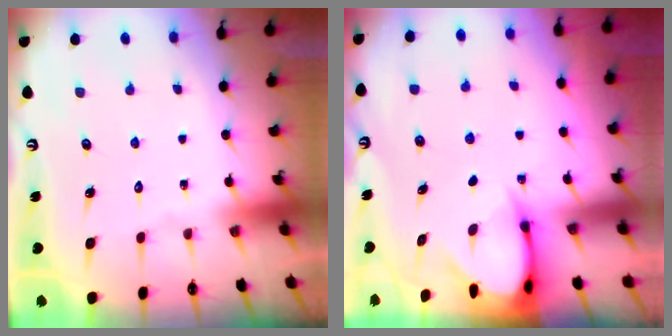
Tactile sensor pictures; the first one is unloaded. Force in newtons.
{"total": 3.7, "press": 3.7, "slide": 0.3}